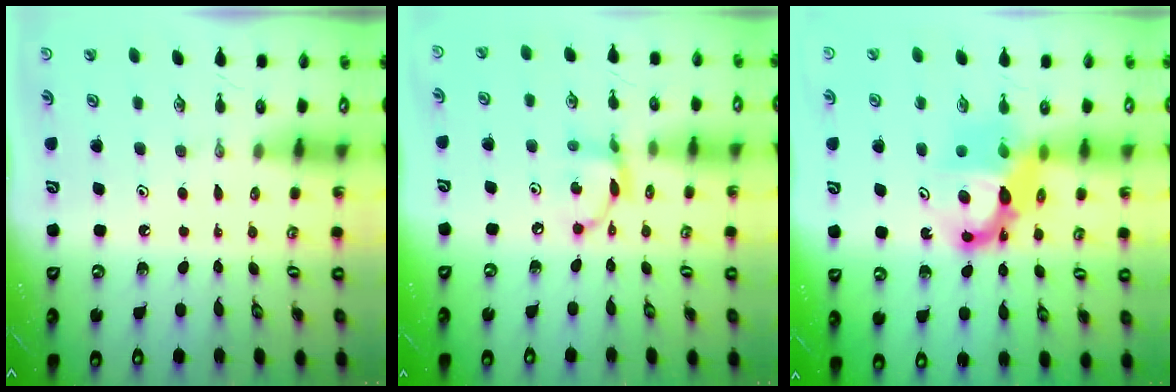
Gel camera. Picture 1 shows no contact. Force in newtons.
{"total": 8.5, "press": 8.5, "slide": 0.4}
{"total": 12.9, "press": 12.8, "slide": 1.5}